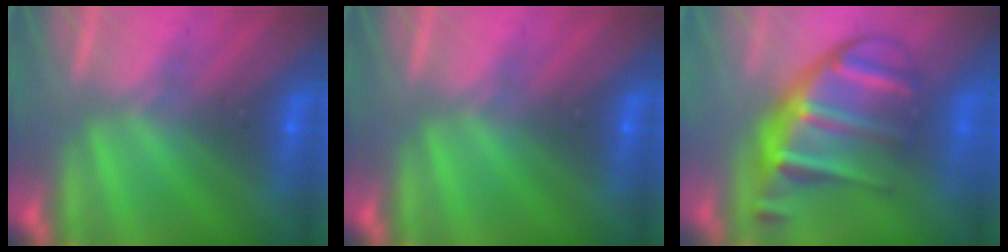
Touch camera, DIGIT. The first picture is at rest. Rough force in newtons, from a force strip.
{"total": 0.0}
{"total": 9.3}